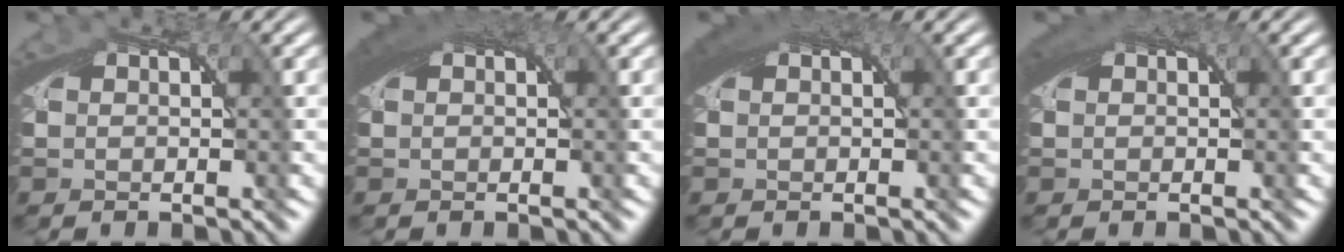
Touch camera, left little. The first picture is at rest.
{"total": 2.7, "force": [1.0, 1.4, 2.1], "torque": [-0.042, -0.002, 0.016]}
{"total": 2.7, "force": [0.9, 1.4, 2.2], "torque": [-0.043, -0.002, 0.016]}
{"total": 2.1, "force": [0.8, 1.1, 1.6], "torque": [-0.034, -0.003, 0.013]}